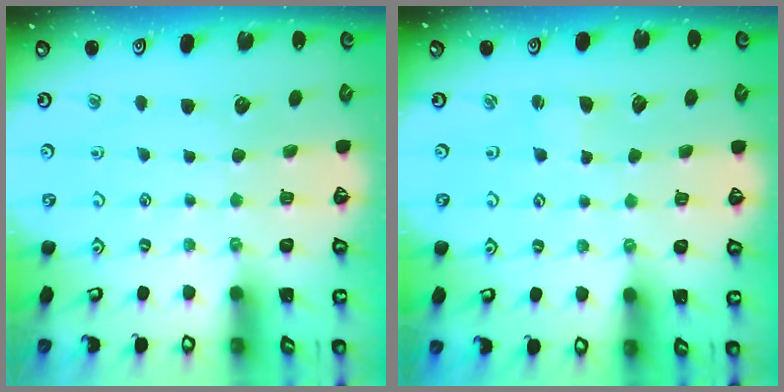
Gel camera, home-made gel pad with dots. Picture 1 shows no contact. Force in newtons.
{"total": 1.6, "press": 1.6, "slide": 0.3}